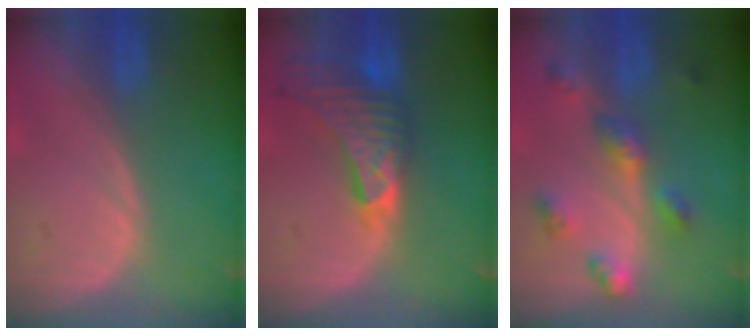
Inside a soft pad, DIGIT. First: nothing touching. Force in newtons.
{"total": 9.2, "press": 8.2, "slide": 4.2}
{"total": 6.4, "press": 5.7, "slide": 2.9}